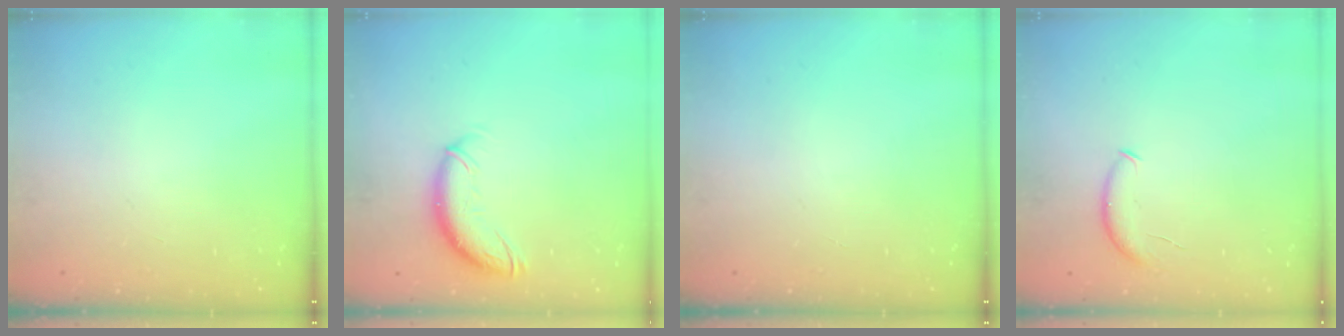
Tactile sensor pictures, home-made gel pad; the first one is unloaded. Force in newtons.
{"total": 10.3, "press": 10.3, "slide": 1.2}
{"total": 0.0}
{"total": 6.8, "press": 6.8, "slide": 0.6}